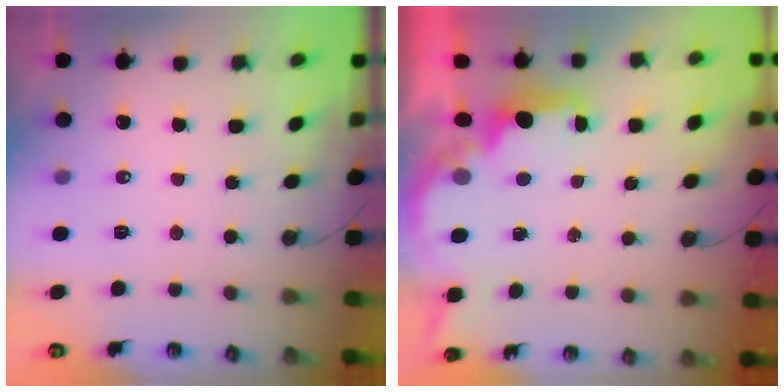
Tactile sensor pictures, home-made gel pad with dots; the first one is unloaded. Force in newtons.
{"total": 2.1, "press": 1.9, "slide": 0.8}